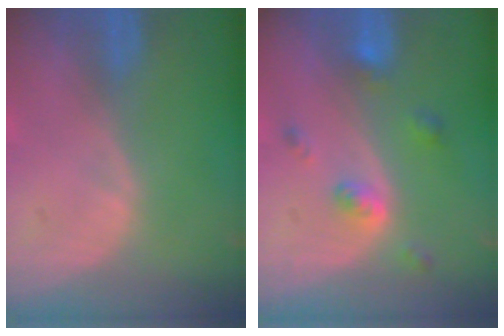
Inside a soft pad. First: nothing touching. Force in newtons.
{"total": 4.4, "press": 4.1, "slide": 1.7}